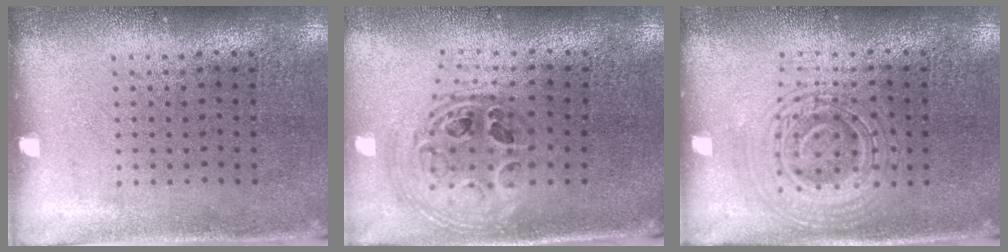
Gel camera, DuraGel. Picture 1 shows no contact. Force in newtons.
{"total": 1.2, "press": 1.1, "slide": 0.5}
{"total": 2.8, "press": 2.7, "slide": 0.5}